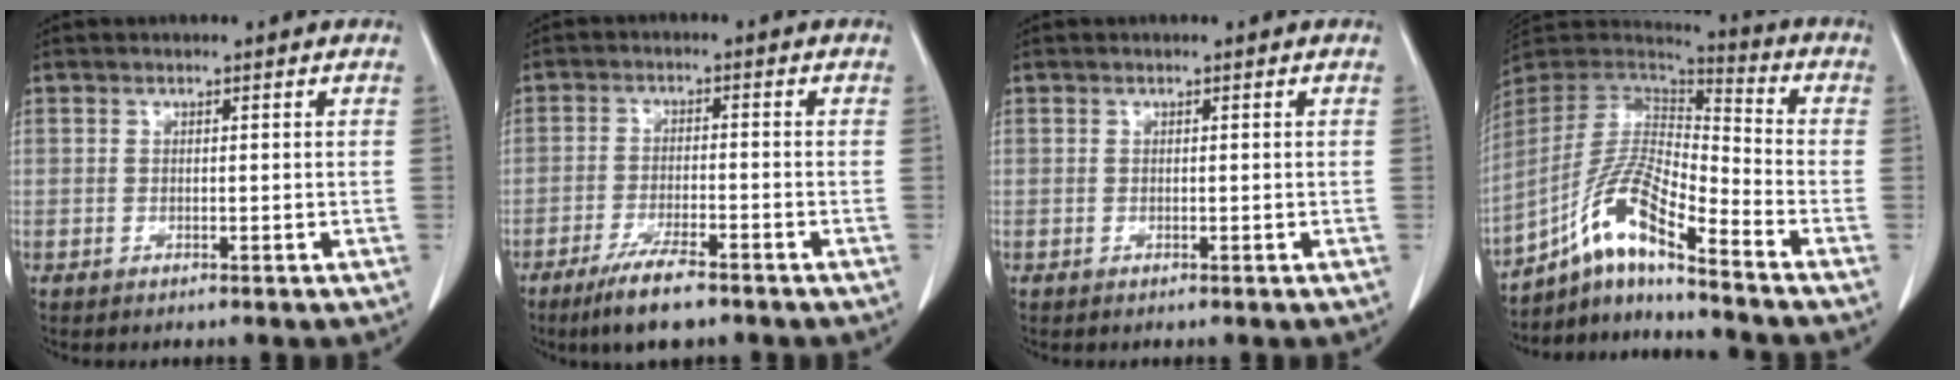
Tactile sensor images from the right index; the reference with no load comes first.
{"total": 7.5, "force": [-5.5, 1.0, 5.0], "torque": [-0.092, -0.017, -0.092]}
{"total": 0.0}
{"total": 13.6, "force": [-8.7, 1.6, 10.3], "torque": [-0.214, 0.009, -0.162]}